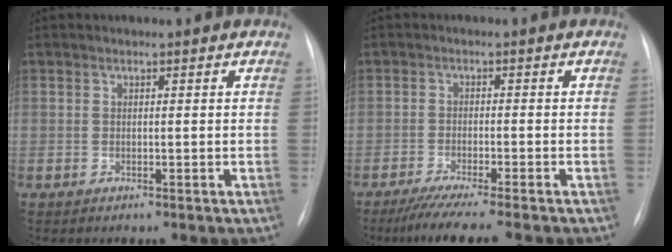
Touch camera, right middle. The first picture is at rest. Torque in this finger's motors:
{"motor_torque": [0.11, -0.10, 0.09, 0.03]}